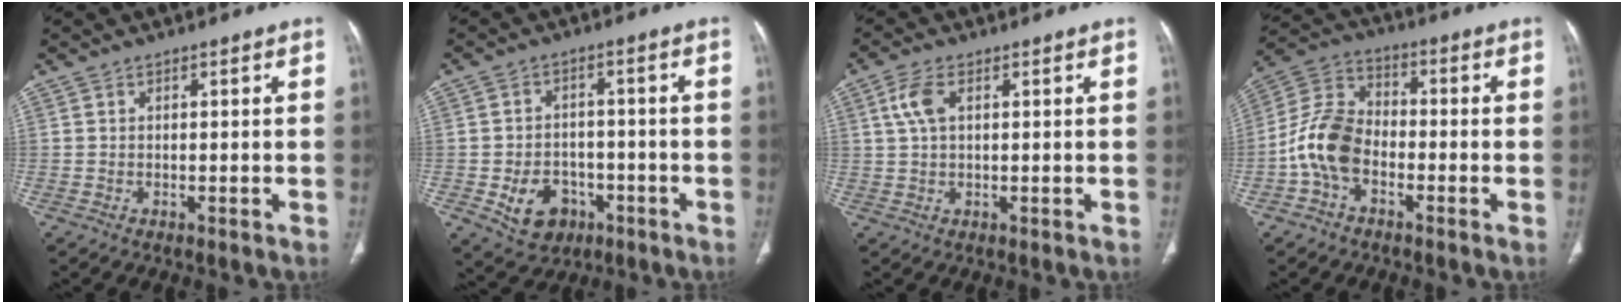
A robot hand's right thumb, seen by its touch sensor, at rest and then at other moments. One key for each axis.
{"total": 8.5, "fx": -3.3, "fy": 6.6, "fz": 4.2, "tx": -0.046, "ty": 0.024, "tz": -0.040}
{"total": 4.3, "fx": 1.4, "fy": 2.1, "fz": 3.4, "tx": -0.086, "ty": 0.010, "tz": 0.030}
{"total": 10.3, "fx": -3.3, "fy": 6.8, "fz": 7.0, "tx": -0.135, "ty": 0.034, "tz": -0.075}